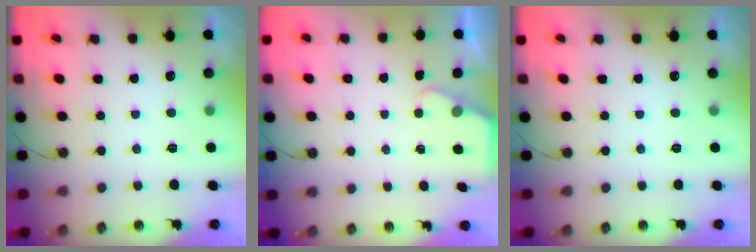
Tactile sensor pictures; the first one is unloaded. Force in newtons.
{"total": 1.7, "press": 1.7, "slide": 0.3}
{"total": 0.0}